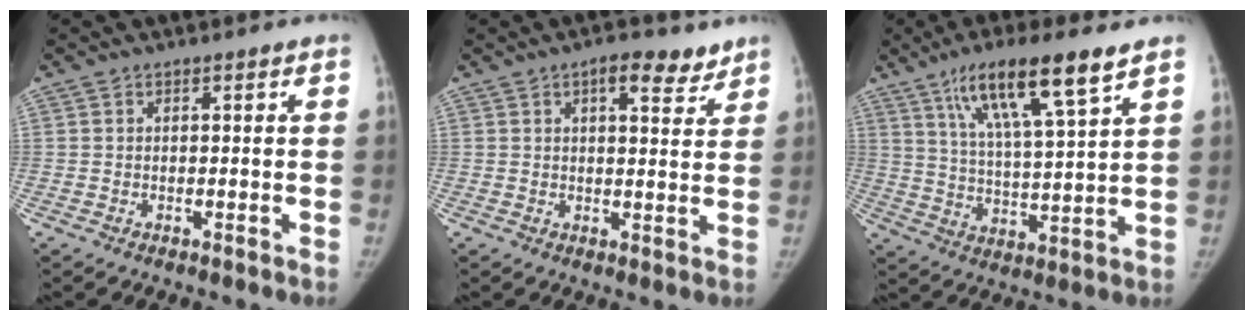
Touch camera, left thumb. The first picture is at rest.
{"total": 6.9, "force": [4.4, 3.0, 4.4], "torque": [-0.036, -0.019, 0.057]}
{"total": 15.3, "force": [9.1, 2.4, 12.1], "torque": [-0.208, -0.032, 0.164]}